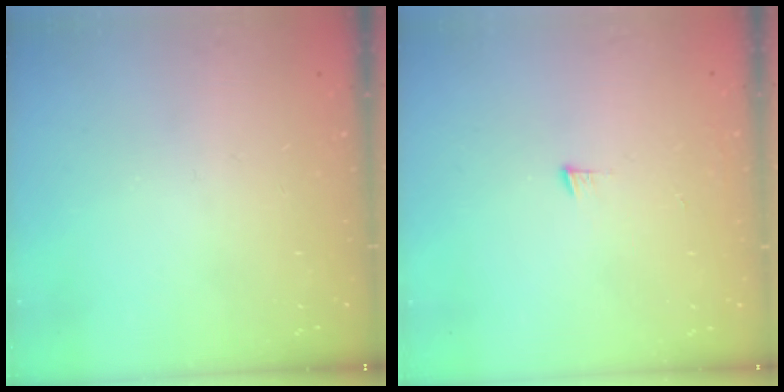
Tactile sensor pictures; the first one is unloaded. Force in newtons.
{"total": 3.6, "press": 3.6, "slide": 0.5}